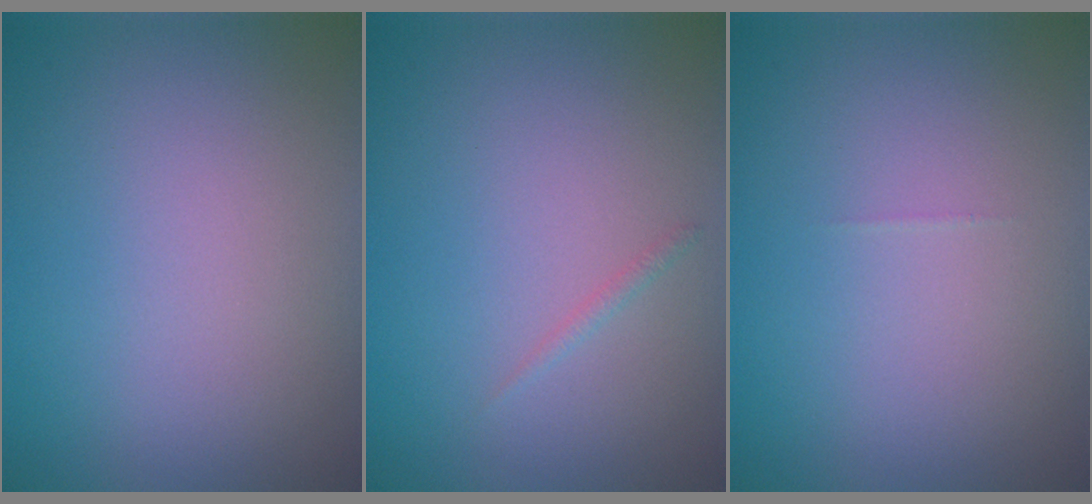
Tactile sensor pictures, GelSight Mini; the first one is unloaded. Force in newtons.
{"total": 0.5, "press": 0.5, "slide": 0.0}
{"total": 0.0}